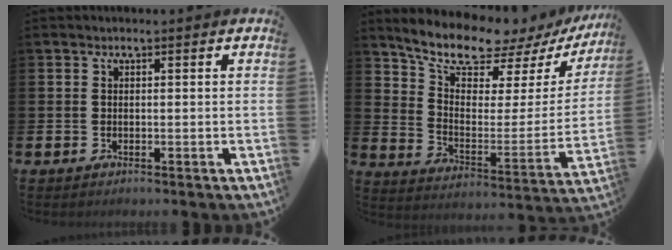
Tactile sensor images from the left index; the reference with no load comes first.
{"total": 10.0, "force": [9.2, 2.6, 2.8], "torque": [-0.088, -0.073, 0.156]}